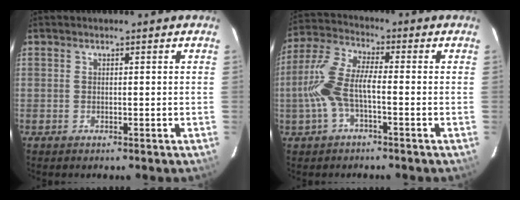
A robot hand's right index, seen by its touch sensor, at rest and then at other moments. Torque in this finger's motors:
{"motor_torque": [0.72, -0.59, 0.32, 0.16]}